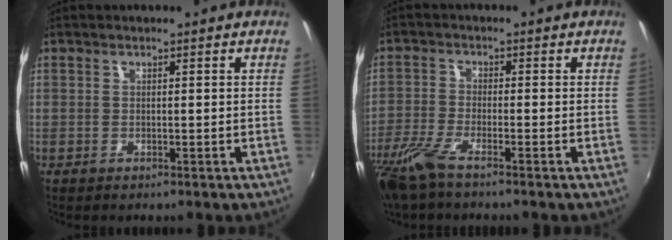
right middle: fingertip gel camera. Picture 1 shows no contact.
{"total": 7.4, "force": [-5.5, 1.0, 4.8], "torque": [-0.122, -0.024, -0.112]}